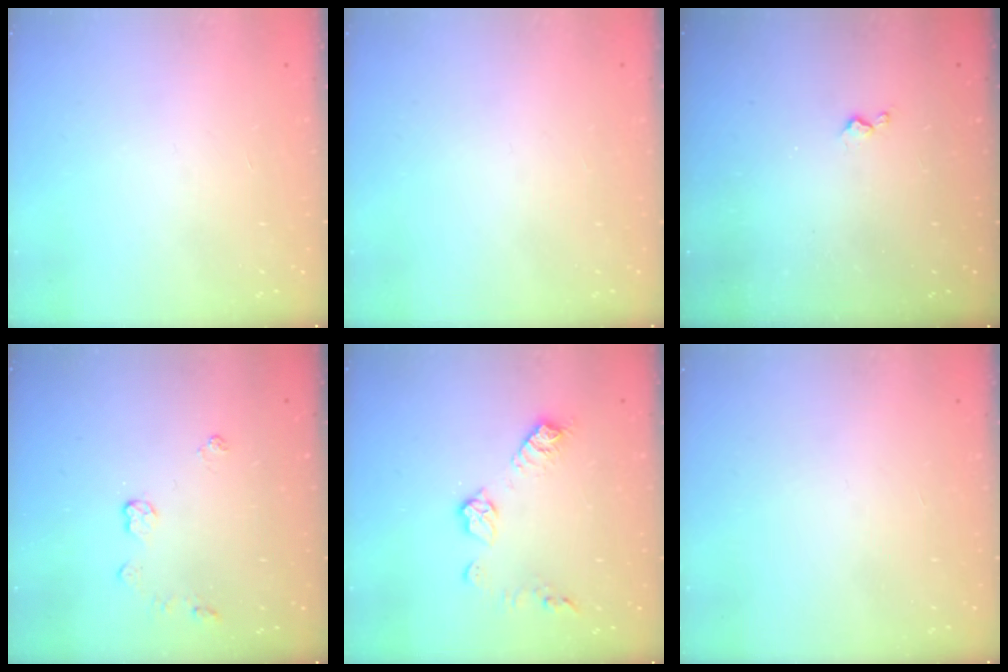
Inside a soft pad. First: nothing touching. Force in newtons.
{"total": 0.0}
{"total": 3.7, "press": 3.6, "slide": 0.7}
{"total": 3.6, "press": 3.6, "slide": 0.4}
{"total": 9.4, "press": 9.4, "slide": 0.2}
{"total": 0.0}